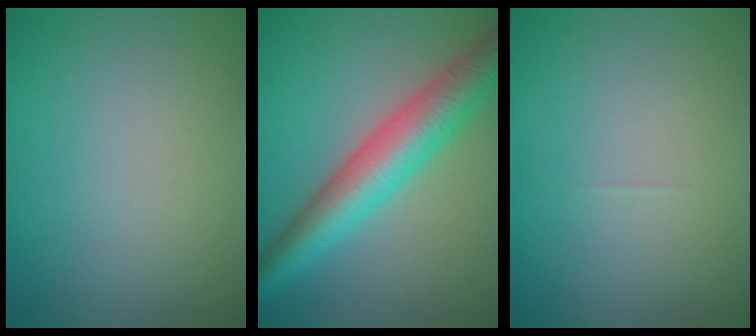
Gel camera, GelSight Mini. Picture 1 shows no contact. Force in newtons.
{"total": 7.1, "press": 7.1, "slide": 0.1}
{"total": 0.0}